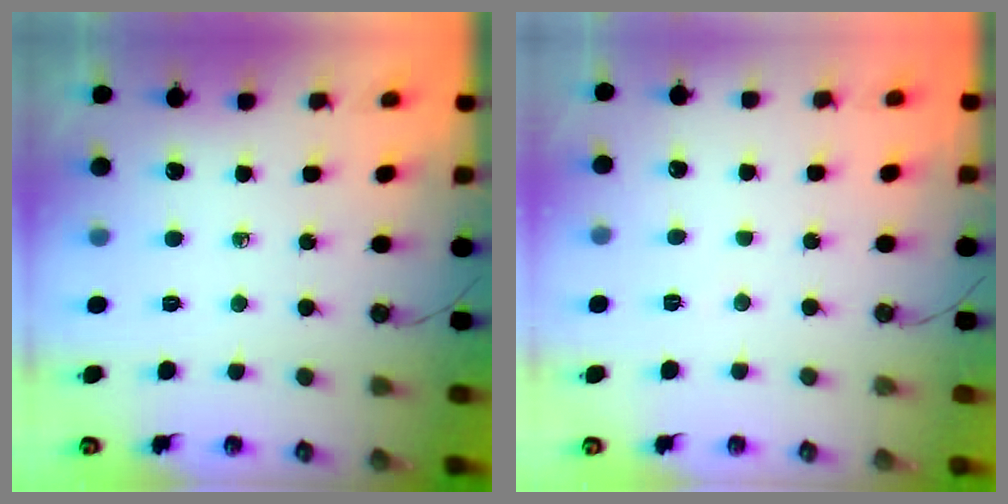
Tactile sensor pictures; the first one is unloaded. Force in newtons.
{"total": 13.2, "press": 3.6, "slide": 12.7}